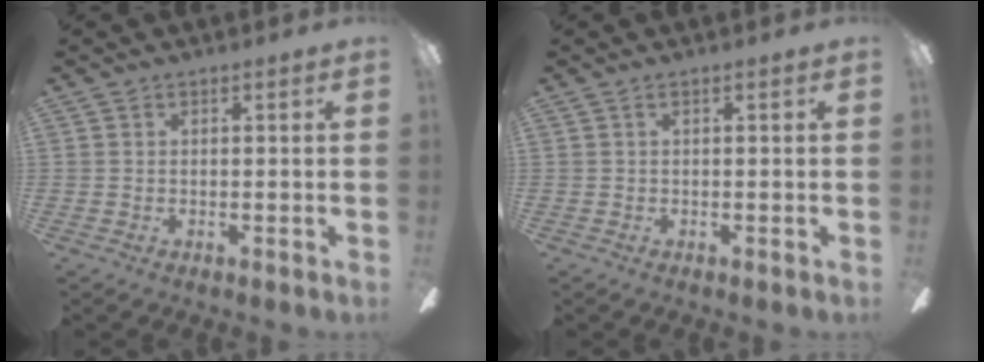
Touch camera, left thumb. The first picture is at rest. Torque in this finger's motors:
{"motor_torque": [0.00, 0.00, 0.06, -0.05, 0.00]}